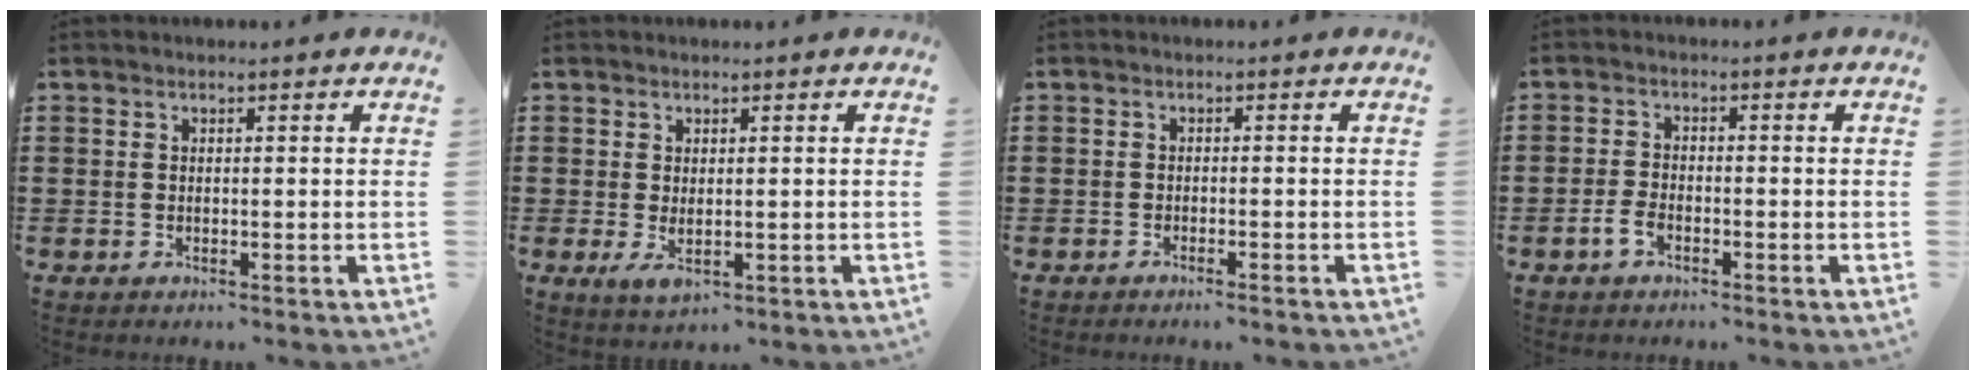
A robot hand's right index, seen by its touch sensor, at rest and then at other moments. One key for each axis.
{"total": 2.3, "fx": -0.1, "fy": 1.0, "fz": 2.0, "tx": -0.047, "ty": -0.004, "tz": -0.003}
{"total": 1.0, "fx": -1.0, "fy": -0.2, "fz": 0.3, "tx": -0.006, "ty": 0.000, "tz": -0.019}
{"total": 2.6, "fx": -1.6, "fy": 1.2, "fz": 1.7, "tx": -0.045, "ty": -0.003, "tz": -0.034}